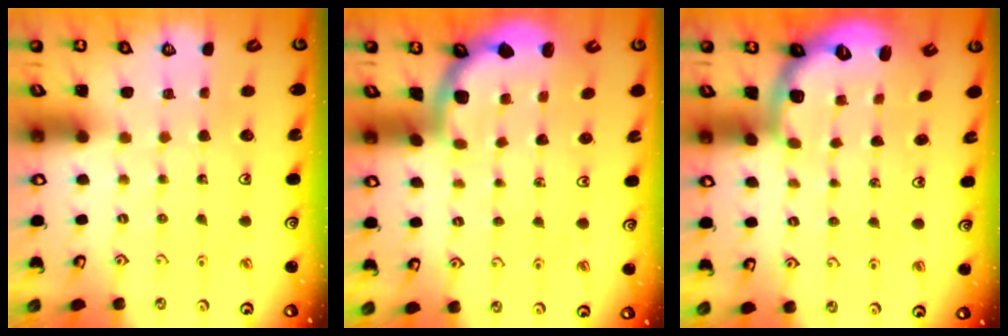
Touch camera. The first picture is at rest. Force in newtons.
{"total": 1.9, "press": 1.9, "slide": 0.0}
{"total": 2.6, "press": 1.6, "slide": 2.1}